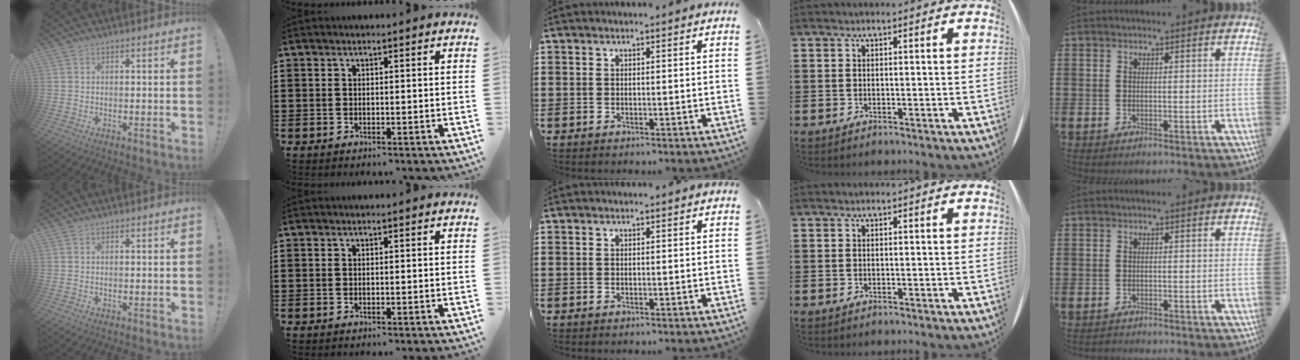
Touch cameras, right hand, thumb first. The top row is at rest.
{"little": {"total": 0.5, "force": [-0.5, 0.1, 0.0], "torque": [-0.001, -0.001, -0.011]}}